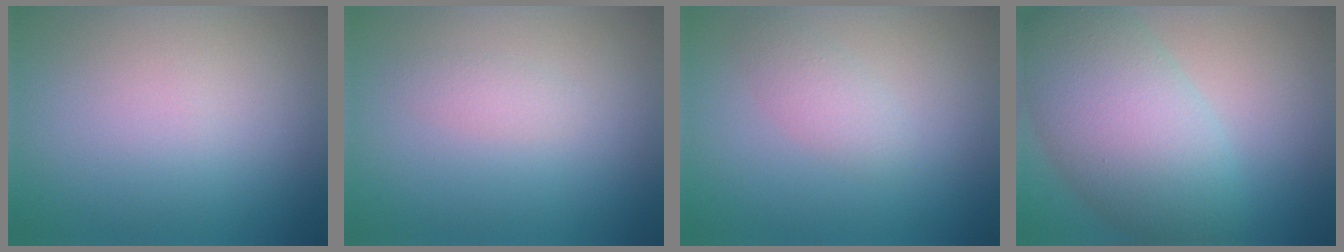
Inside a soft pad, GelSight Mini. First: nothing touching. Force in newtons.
{"total": 0.9, "press": 0.9, "slide": 0.0}
{"total": 1.7, "press": 1.7, "slide": 0.0}
{"total": 8.7, "press": 8.7, "slide": 0.2}